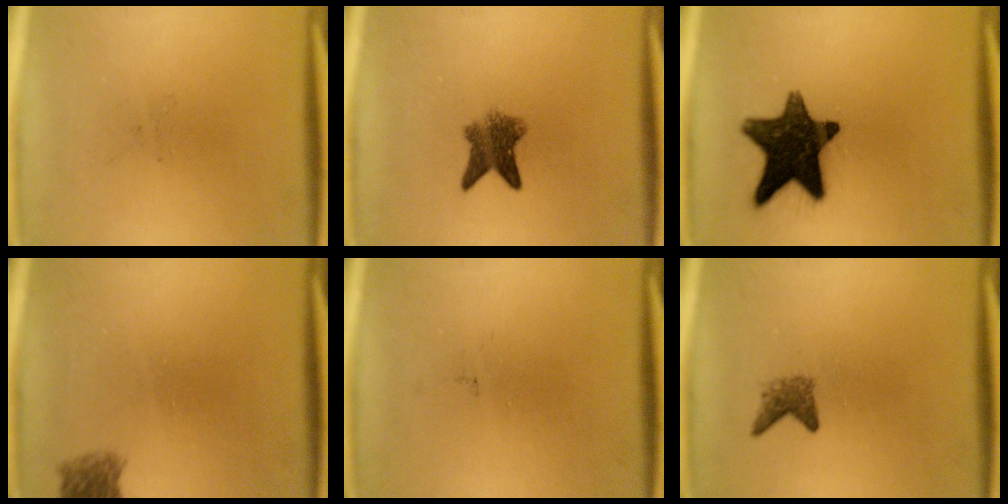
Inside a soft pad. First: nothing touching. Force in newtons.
{"total": 5.0}
{"total": 14.7}
{"total": 2.6}
{"total": 0.0}
{"total": 2.0}